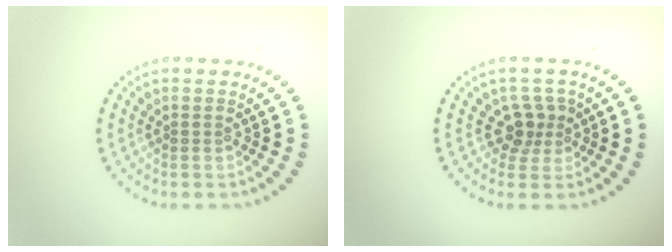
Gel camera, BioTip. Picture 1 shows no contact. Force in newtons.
{"total": 2.4, "press": 1.7, "slide": 1.6}